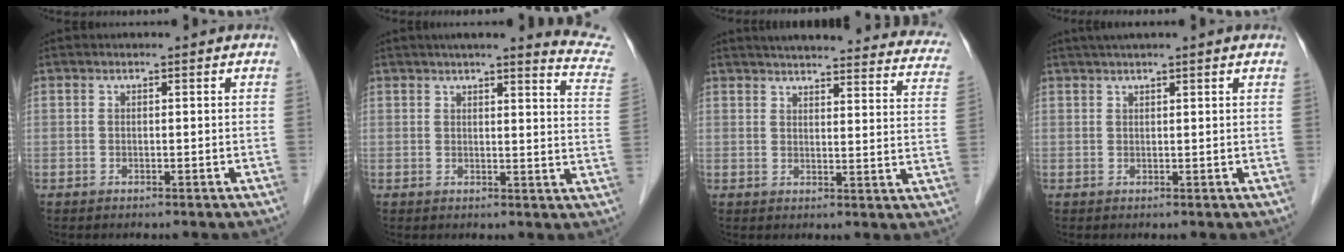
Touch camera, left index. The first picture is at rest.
{"total": 12.6, "force": [11.8, -0.3, 4.7], "torque": [-0.044, -0.062, 0.108]}
{"total": 26.9, "force": [24.4, 4.4, 10.4], "torque": [-0.133, -0.044, 0.268]}
{"total": 4.9, "force": [3.9, -0.3, 3.0], "torque": [-0.045, 0.034, 0.063]}